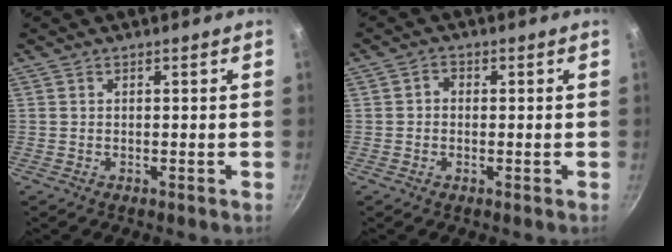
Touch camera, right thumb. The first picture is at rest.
{"total": 1.9, "force": [-0.1, 1.6, 1.0], "torque": [-0.015, 0.005, -0.007]}